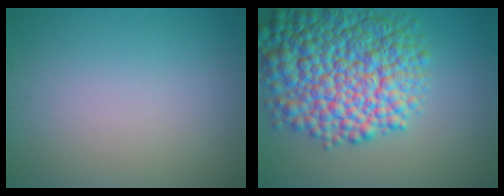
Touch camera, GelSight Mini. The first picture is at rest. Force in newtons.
{"total": 11.9, "press": 11.9, "slide": 0.3}